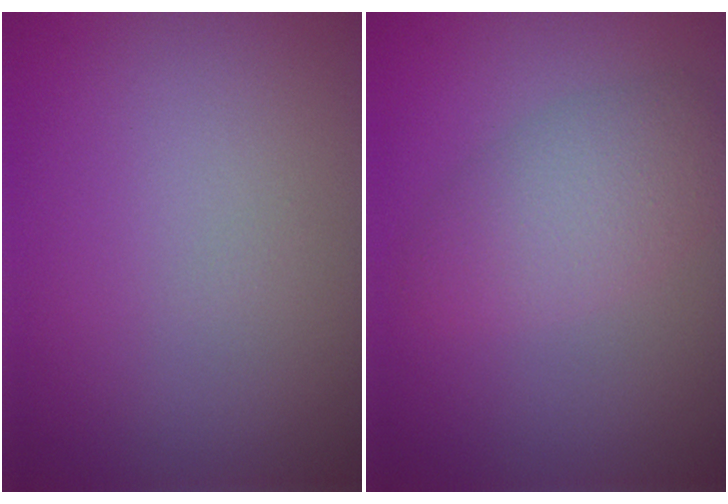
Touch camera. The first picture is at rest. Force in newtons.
{"total": 3.7, "press": 3.7, "slide": 0.3}